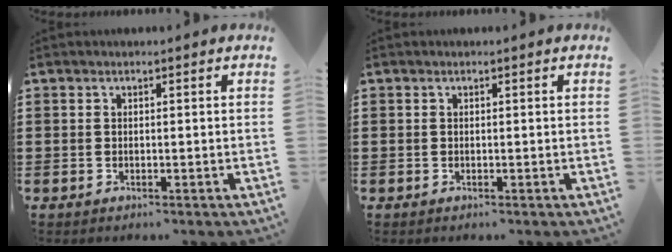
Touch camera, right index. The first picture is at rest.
{"total": 0.0}